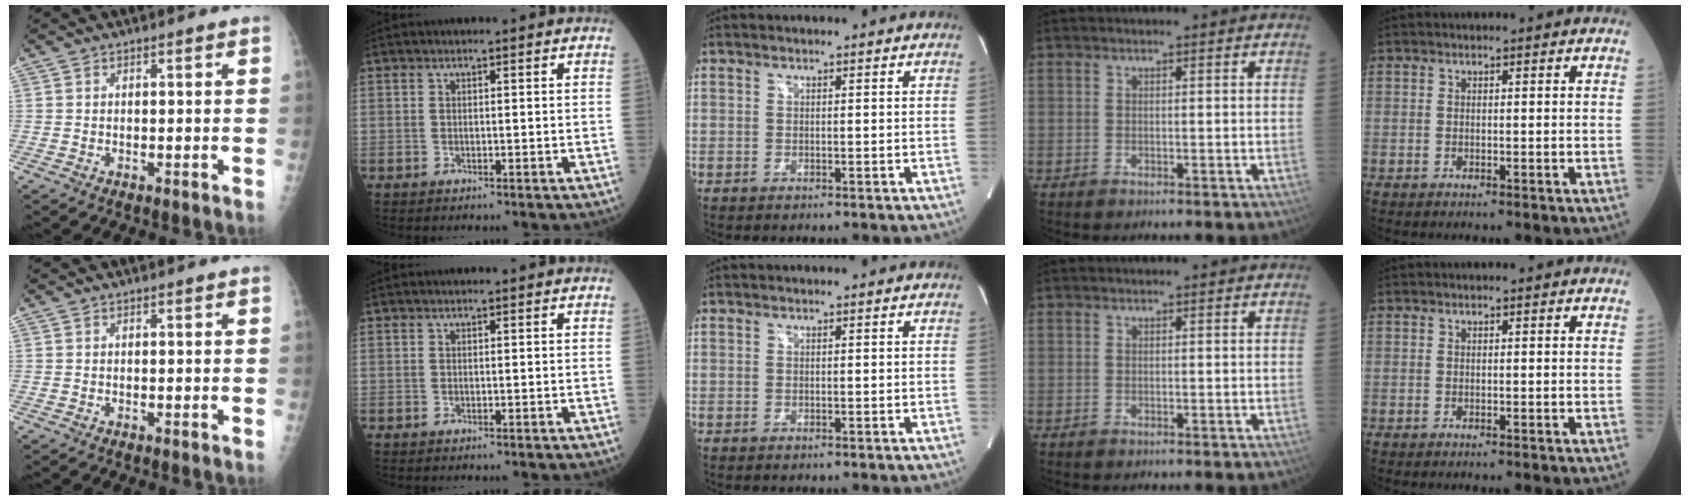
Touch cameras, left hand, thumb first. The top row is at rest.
{}